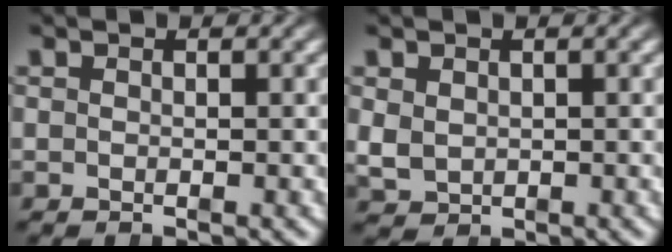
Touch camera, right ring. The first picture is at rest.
{"total": 2.3, "force": [0.2, 2.1, 0.9], "torque": [-0.030, -0.016, 0.018]}